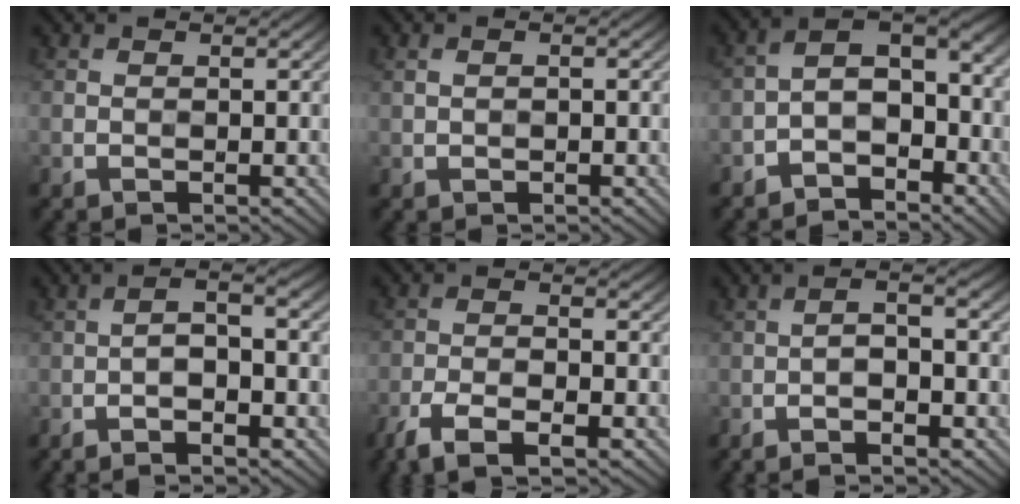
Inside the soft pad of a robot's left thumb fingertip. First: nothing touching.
{"total": 1.0, "force": [0.0, 0.5, 0.8], "torque": [-0.021, 0.005, 0.001]}
{"total": 6.8, "force": [-4.0, 3.5, 4.2], "torque": [-0.060, 0.006, -0.085]}
{"total": 5.5, "force": [-1.9, 1.3, 5.0], "torque": [-0.089, 0.006, -0.034]}
{"total": 6.7, "force": [-4.3, 1.8, 4.7], "torque": [-0.099, -0.009, -0.081]}
{"total": 4.9, "force": [-1.9, 1.0, 4.4], "torque": [-0.077, 0.006, -0.033]}